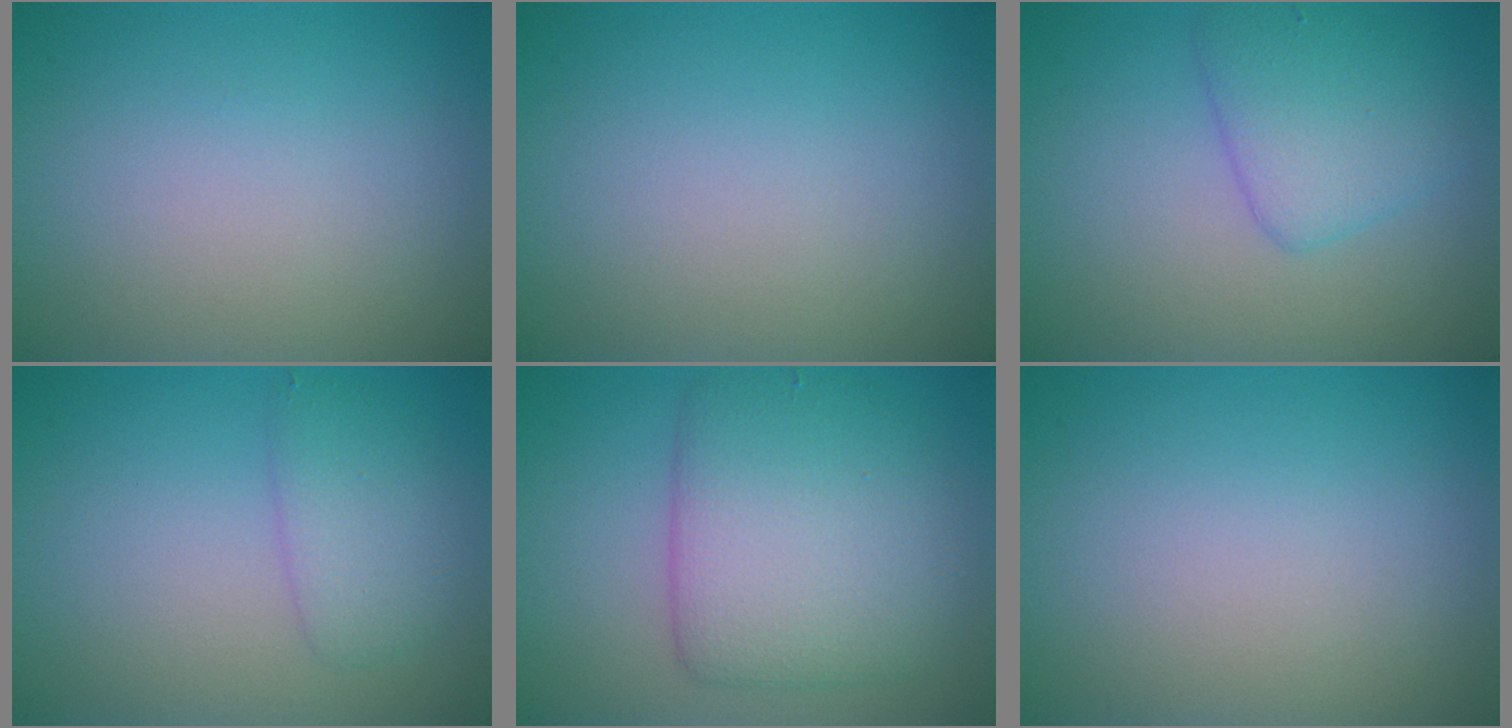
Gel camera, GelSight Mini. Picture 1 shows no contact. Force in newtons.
{"total": 0.0}
{"total": 3.5, "press": 3.5, "slide": 0.1}
{"total": 2.4, "press": 2.4, "slide": 0.1}
{"total": 6.9, "press": 6.8, "slide": 0.3}
{"total": 0.0}